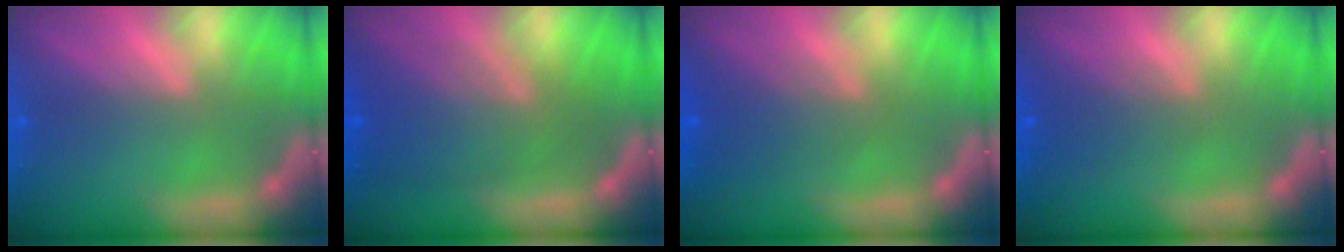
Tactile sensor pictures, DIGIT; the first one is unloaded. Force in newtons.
{"total": 7.6}
{"total": 4.0}
{"total": 3.0}